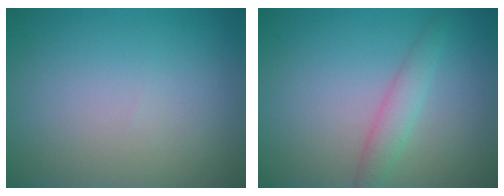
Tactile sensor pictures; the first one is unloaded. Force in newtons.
{"total": 2.1, "press": 2.1, "slide": 0.1}